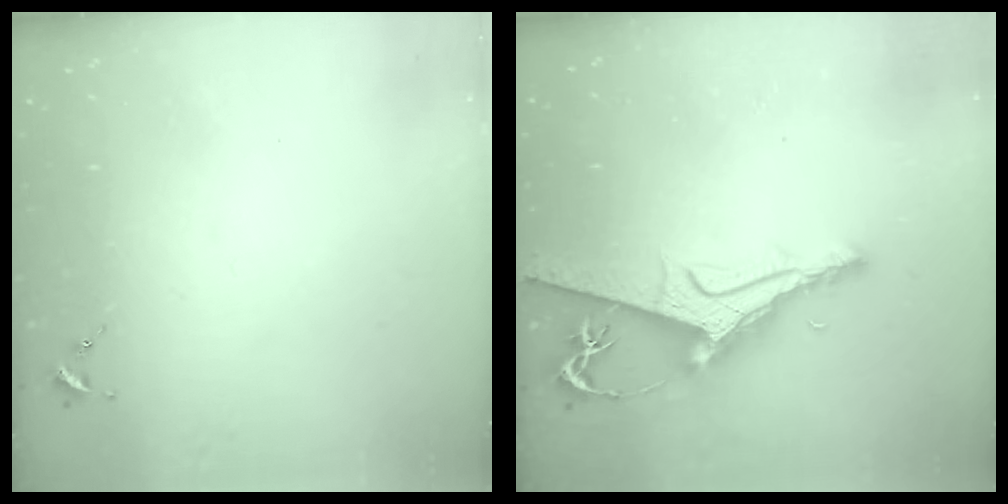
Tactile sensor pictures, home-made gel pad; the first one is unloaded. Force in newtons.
{"total": 10.0, "press": 9.9, "slide": 1.1}